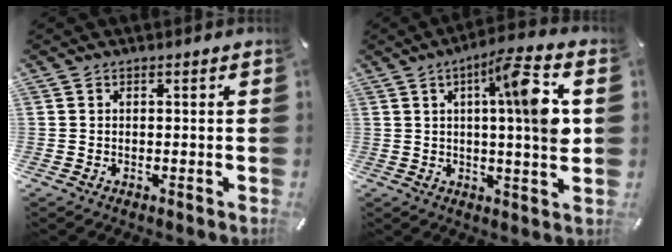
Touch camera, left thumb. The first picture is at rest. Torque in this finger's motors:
{"motor_torque": [1.94, 3.07, 1.37, -0.98, 0.52]}